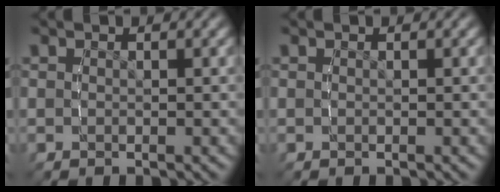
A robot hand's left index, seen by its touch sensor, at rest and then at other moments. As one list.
[{"total": 0.0}]